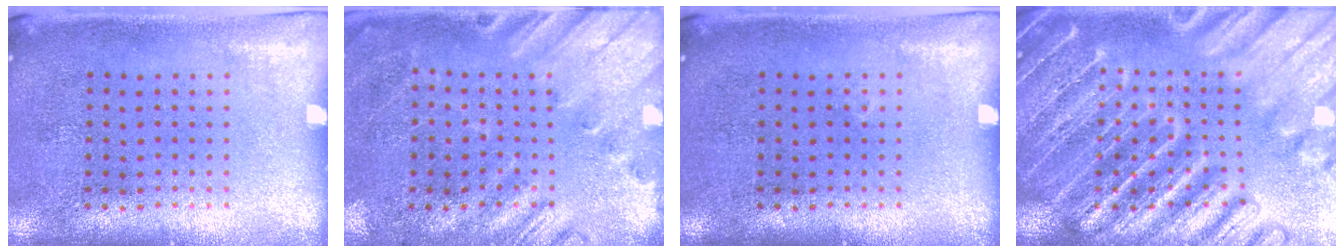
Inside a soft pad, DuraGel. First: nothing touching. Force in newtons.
{"total": 2.6, "press": 1.9, "slide": 1.7}
{"total": 0.0}
{"total": 6.2, "press": 6.1, "slide": 0.7}